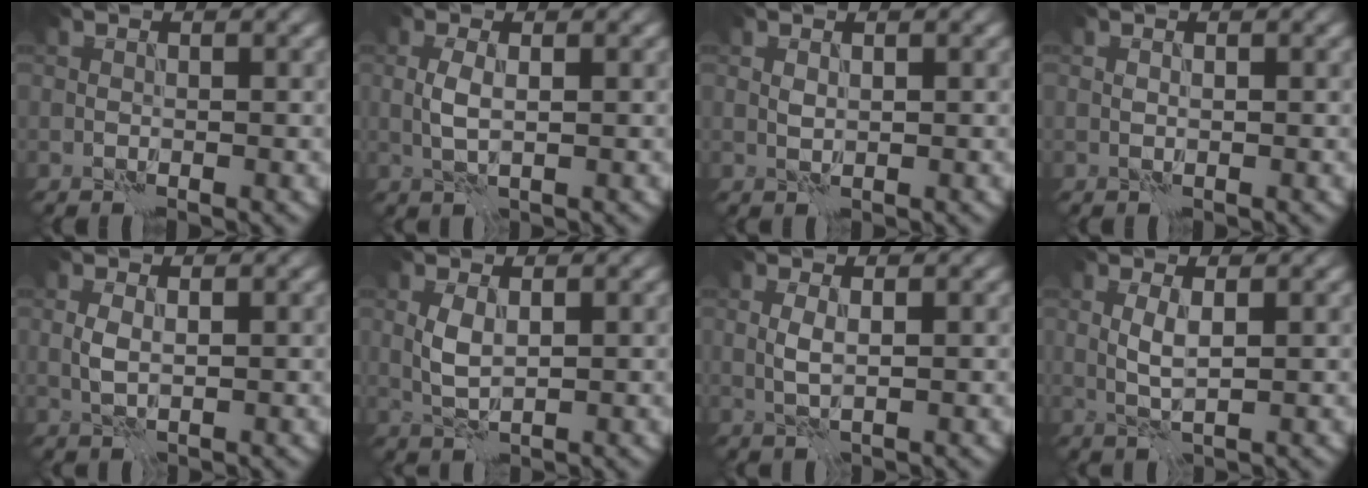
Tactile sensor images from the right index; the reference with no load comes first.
{"total": 1.7, "force": [0.1, 0.5, 1.6], "torque": [-0.039, 0.001, 0.003]}
{"total": 0.5, "force": [0.3, 0.2, 0.4], "torque": [-0.009, 0.001, 0.008]}
{"total": 0.0}
{"total": 1.3, "force": [0.1, 0.6, 1.1], "torque": [-0.027, 0.000, 0.006]}
{"total": 2.1, "force": [0.5, 1.0, 1.8], "torque": [-0.047, 0.002, 0.013]}
{"total": 1.3, "force": [0.2, 0.3, 1.2], "torque": [-0.031, 0.002, 0.006]}
{"total": 1.7, "force": [0.3, 0.2, 1.6], "torque": [-0.039, 0.003, 0.009]}